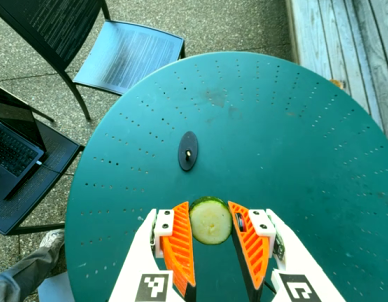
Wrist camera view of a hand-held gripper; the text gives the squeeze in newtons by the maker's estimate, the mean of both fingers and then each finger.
{"total": 10.0, "left": 9.7, "right": 10.3}